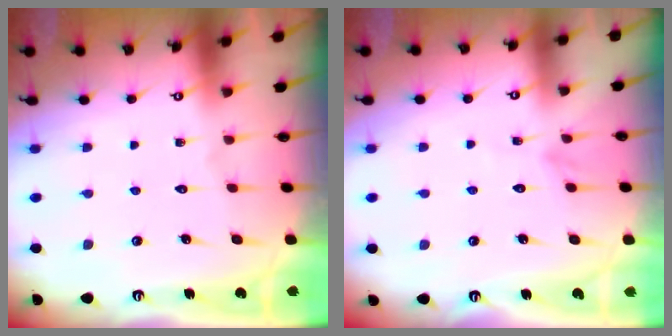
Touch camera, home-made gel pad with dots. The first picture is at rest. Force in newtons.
{"total": 1.7, "press": 1.7, "slide": 0.2}